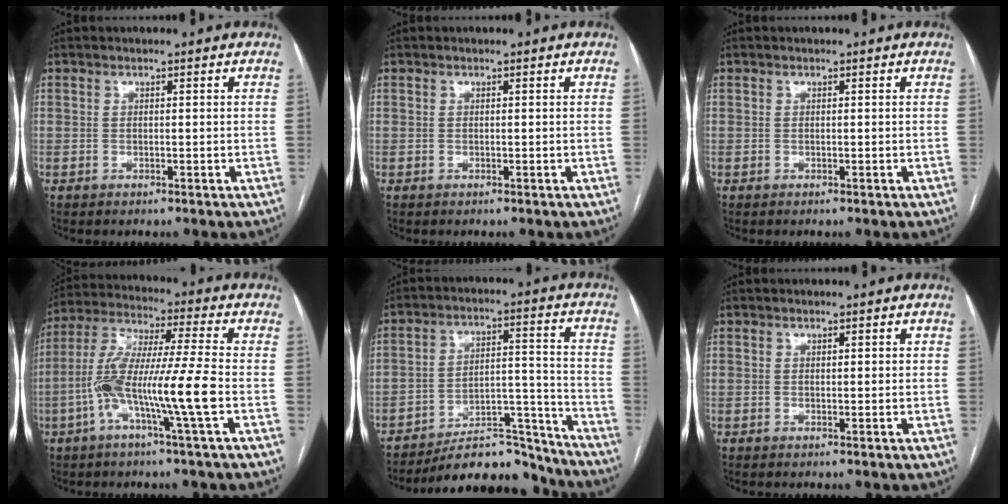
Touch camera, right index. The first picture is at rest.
{"total": 0.0}
{"total": 0.0}
{"total": 13.3, "force": [-3.9, -0.5, 12.7], "torque": [-0.255, 0.004, -0.082]}
{"total": 13.8, "force": [-13.1, 3.4, 2.6], "torque": [-0.018, 0.053, -0.198]}
{"total": 0.6, "force": [0.3, 0.3, 0.5], "torque": [-0.006, 0.001, 0.005]}